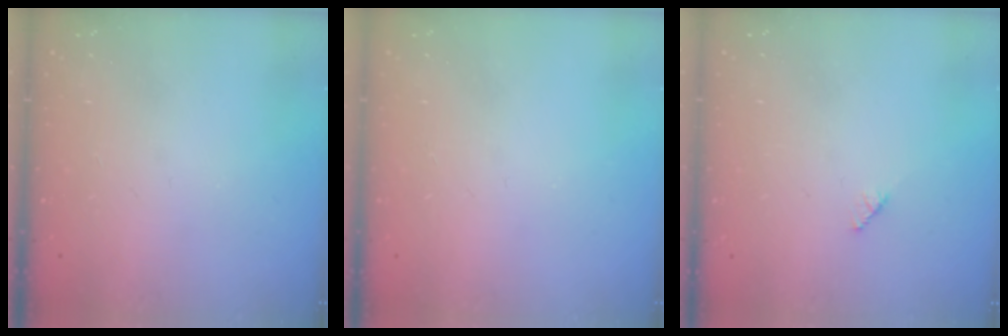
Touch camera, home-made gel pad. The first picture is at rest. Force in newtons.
{"total": 0.0}
{"total": 1.9, "press": 1.9, "slide": 0.3}